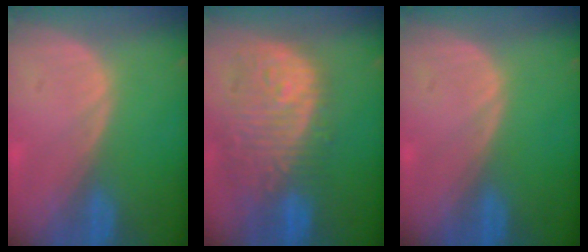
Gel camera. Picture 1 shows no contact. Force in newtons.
{"total": 12.4, "press": 10.8, "slide": 6.0}
{"total": 0.0}